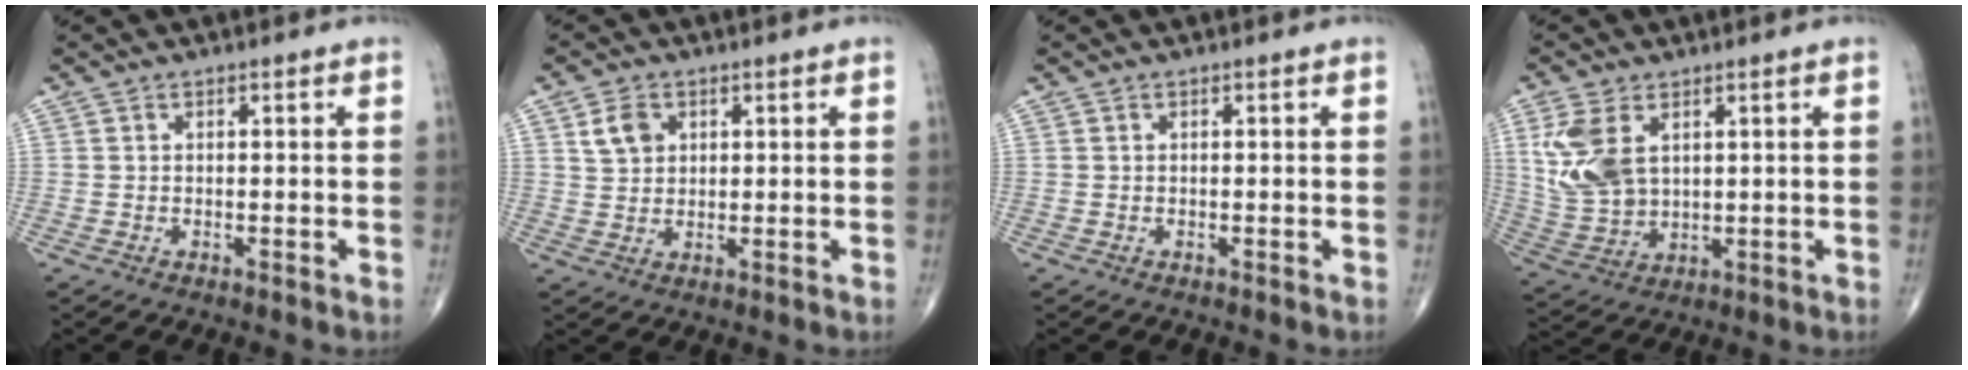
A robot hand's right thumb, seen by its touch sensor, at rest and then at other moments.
{"total": 4.6, "force": [1.8, 3.4, 2.5], "torque": [-0.032, -0.005, 0.036]}
{"total": 0.0}
{"total": 10.3, "force": [3.4, 6.3, 7.4], "torque": [-0.159, -0.008, 0.081]}